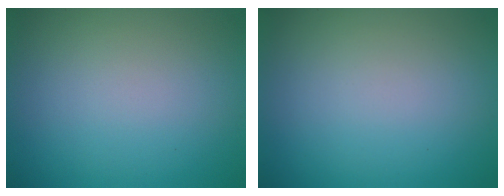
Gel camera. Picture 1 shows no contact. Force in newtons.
{"total": 0.0}